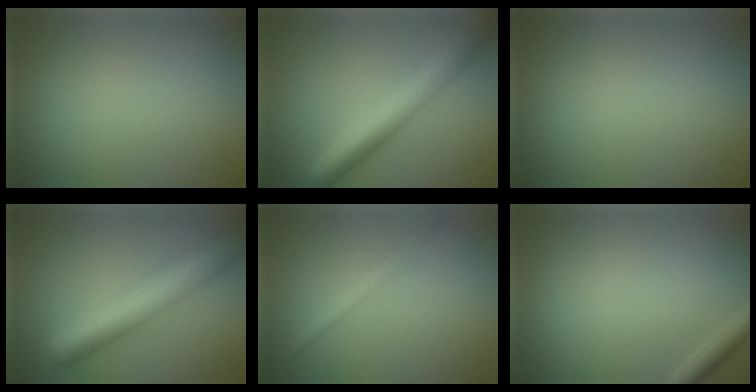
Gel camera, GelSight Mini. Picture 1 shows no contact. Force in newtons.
{"total": 8.0, "press": 8.0, "slide": 0.1}
{"total": 0.0}
{"total": 9.4, "press": 9.4, "slide": 0.3}
{"total": 2.0, "press": 2.0, "slide": 0.0}
{"total": 1.7, "press": 1.7, "slide": 0.1}